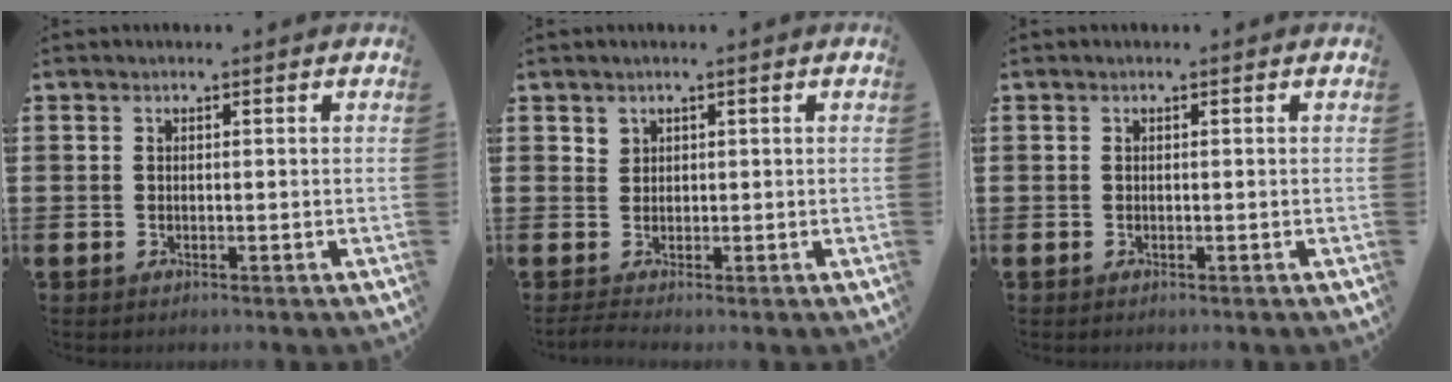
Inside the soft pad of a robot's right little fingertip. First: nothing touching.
{"total": 1.3, "force": [0.6, 1.1, 0.2], "torque": [0.008, -0.002, 0.009]}
{"total": 0.0}